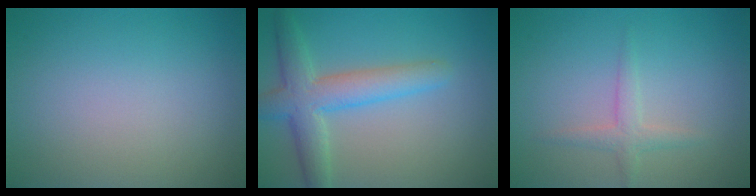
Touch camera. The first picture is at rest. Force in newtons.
{"total": 5.1, "press": 5.1, "slide": 0.2}
{"total": 1.7, "press": 1.7, "slide": 0.0}